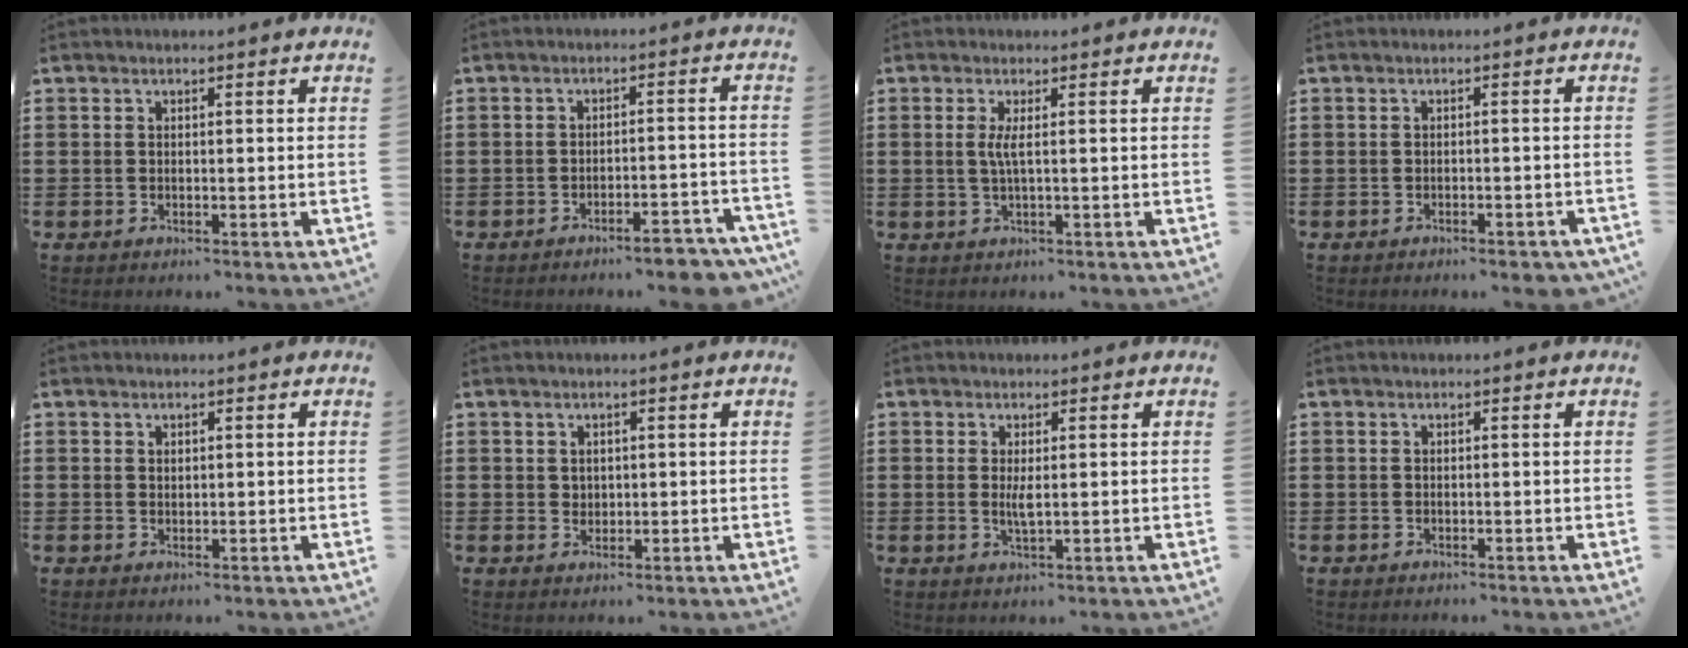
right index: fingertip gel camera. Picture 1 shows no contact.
{"total": 4.6, "force": [-4.1, 0.3, 2.0], "torque": [-0.033, -0.004, -0.077]}
{"total": 2.4, "force": [0.2, -0.1, 2.4], "torque": [-0.048, -0.006, 0.002]}
{"total": 1.4, "force": [-1.2, 0.2, 0.6], "torque": [-0.014, -0.001, -0.024]}
{"total": 0.8, "force": [0.6, 0.5, 0.2], "torque": [-0.005, 0.002, 0.012]}
{"total": 1.5, "force": [0.8, 1.2, 0.3], "torque": [-0.008, 0.006, 0.016]}
{"total": 2.4, "force": [0.2, 0.4, 2.4], "torque": [-0.046, -0.006, 0.005]}
{"total": 0.0}